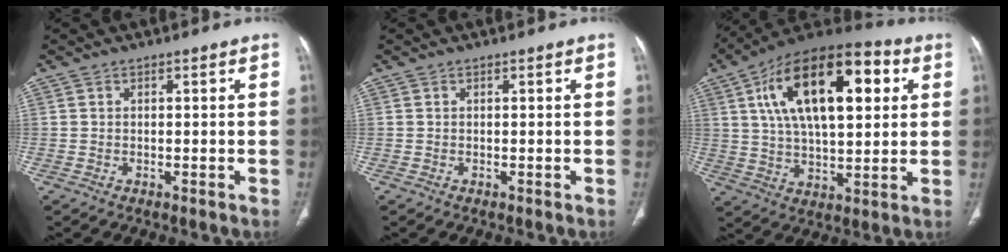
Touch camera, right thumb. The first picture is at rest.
{"total": 0.0}
{"total": 24.5, "force": [7.3, 11.6, 20.3], "torque": [-0.322, 0.011, 0.114]}